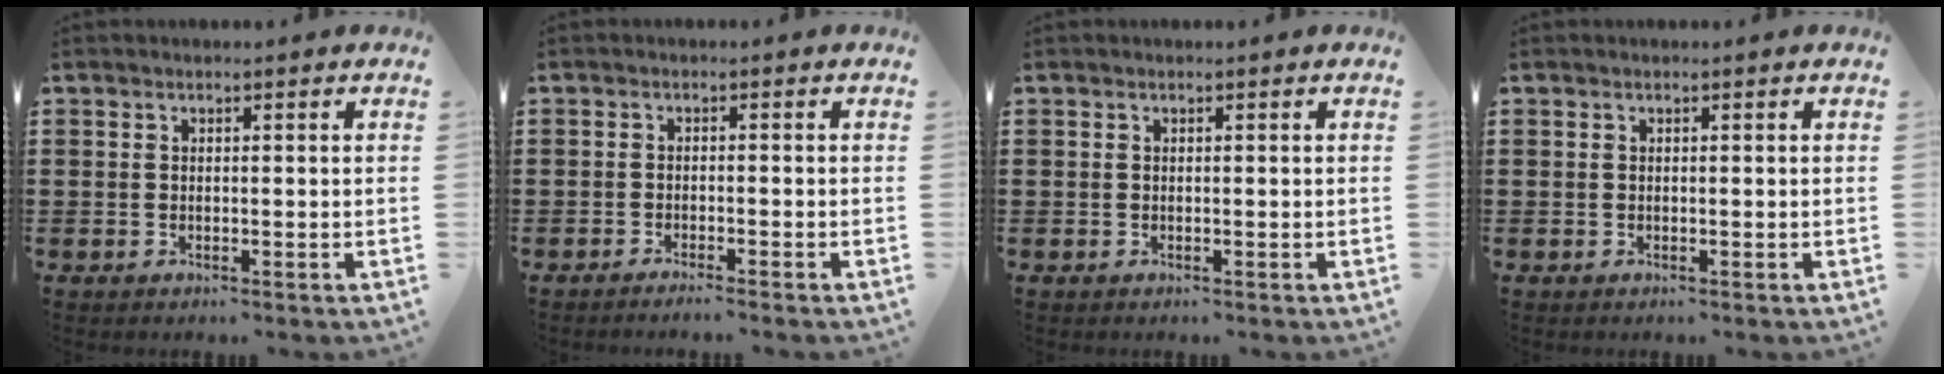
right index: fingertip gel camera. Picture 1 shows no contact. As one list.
[{"total": 1.4, "force": [-1.3, -0.2, 0.3], "torque": [-0.005, 0.002, -0.026]}, {"total": 0.0}, {"total": 0.0}]